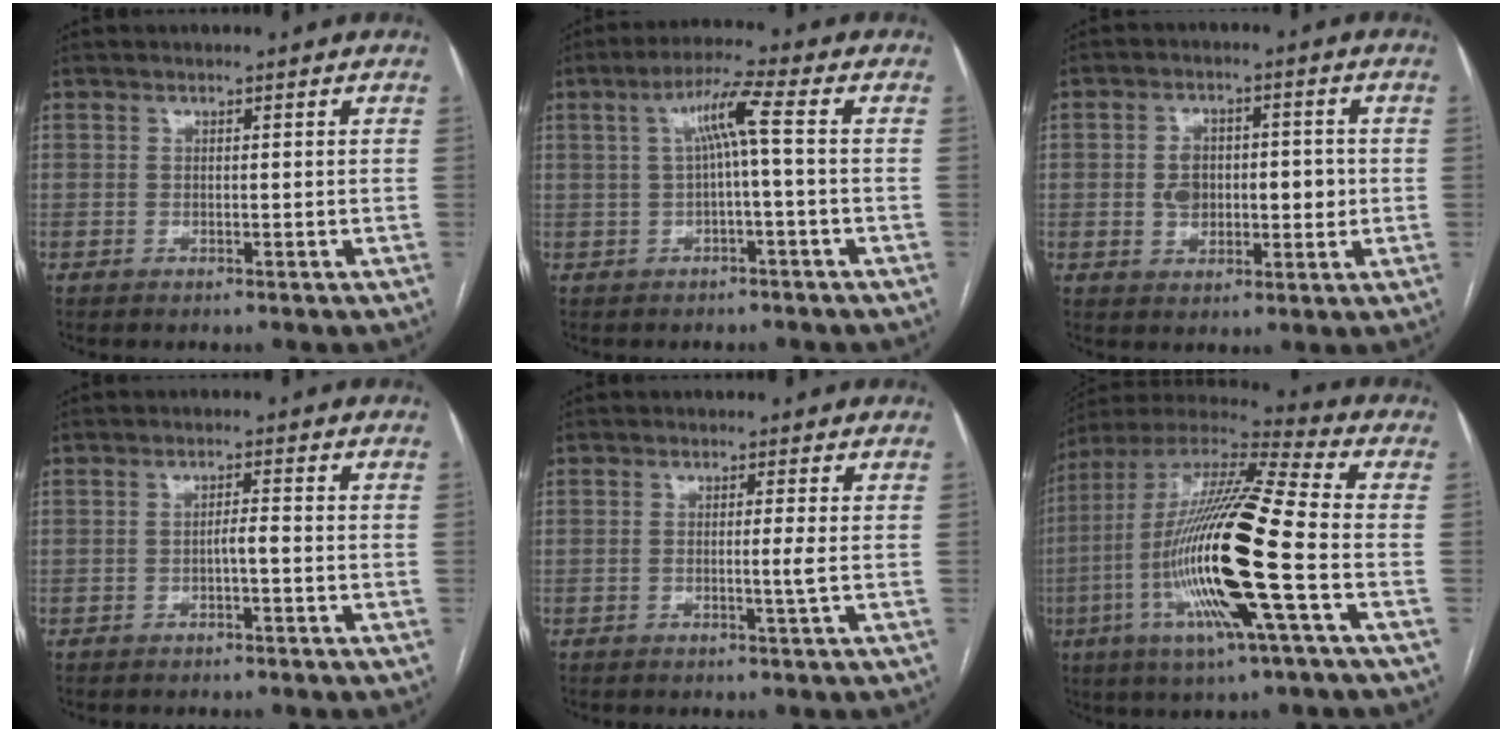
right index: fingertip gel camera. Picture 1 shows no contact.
{"total": 5.5, "force": [0.4, -0.5, 5.4], "torque": [-0.097, 0.020, 0.012]}
{"total": 7.3, "force": [-0.1, 4.6, 5.6], "torque": [-0.088, 0.017, 0.006]}
{"total": 1.6, "force": [-0.6, 0.1, 1.4], "torque": [-0.021, 0.004, -0.011]}
{"total": 1.7, "force": [-0.2, -0.6, 1.6], "torque": [-0.027, -0.003, -0.006]}
{"total": 22.3, "force": [-5.3, 1.2, 21.7], "torque": [-0.447, -0.021, -0.108]}